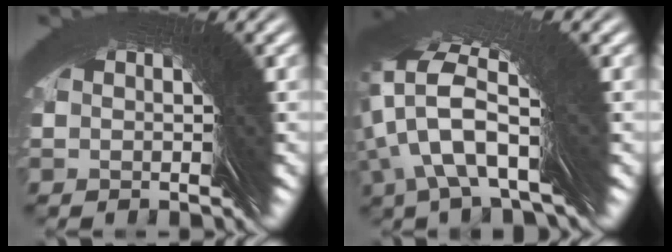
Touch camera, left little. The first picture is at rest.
{"total": 5.3, "force": [4.1, -3.5, 0.1], "torque": [0.011, 0.061, 0.044]}